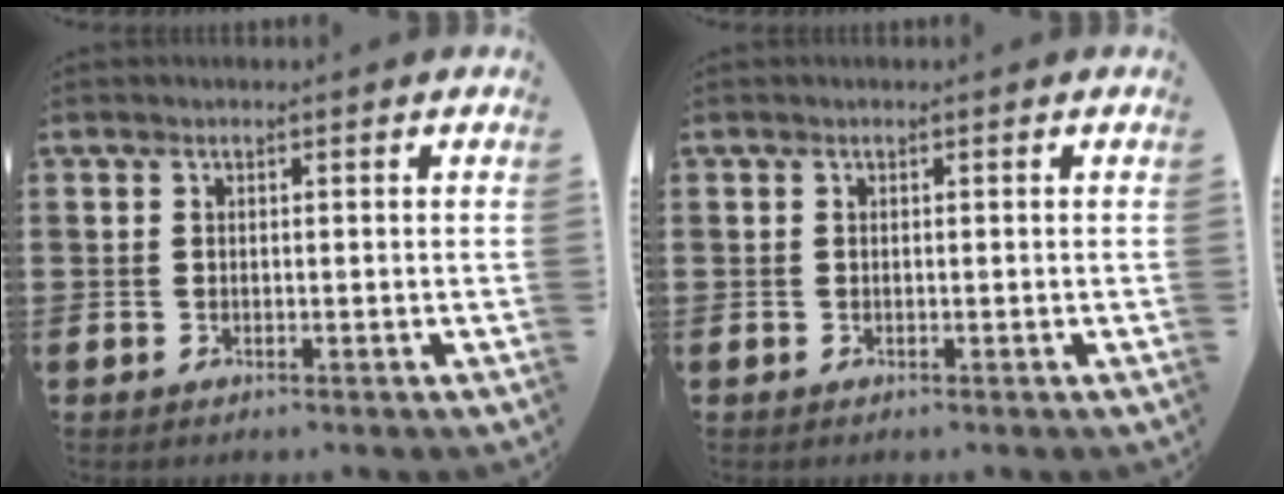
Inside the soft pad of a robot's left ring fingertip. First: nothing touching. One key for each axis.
{"total": 0.0}